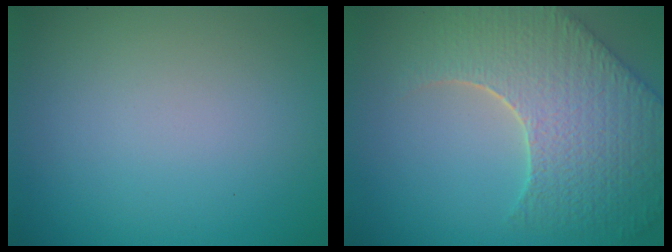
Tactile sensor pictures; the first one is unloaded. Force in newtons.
{"total": 8.7, "press": 6.3, "slide": 6.0}